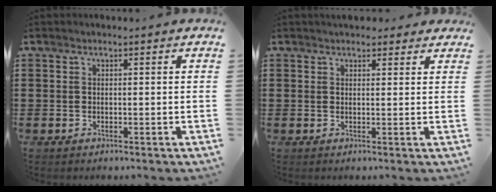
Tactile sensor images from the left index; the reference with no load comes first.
{"total": 2.1, "force": [1.9, 1.0, 0.3], "torque": [-0.002, 0.002, 0.033]}